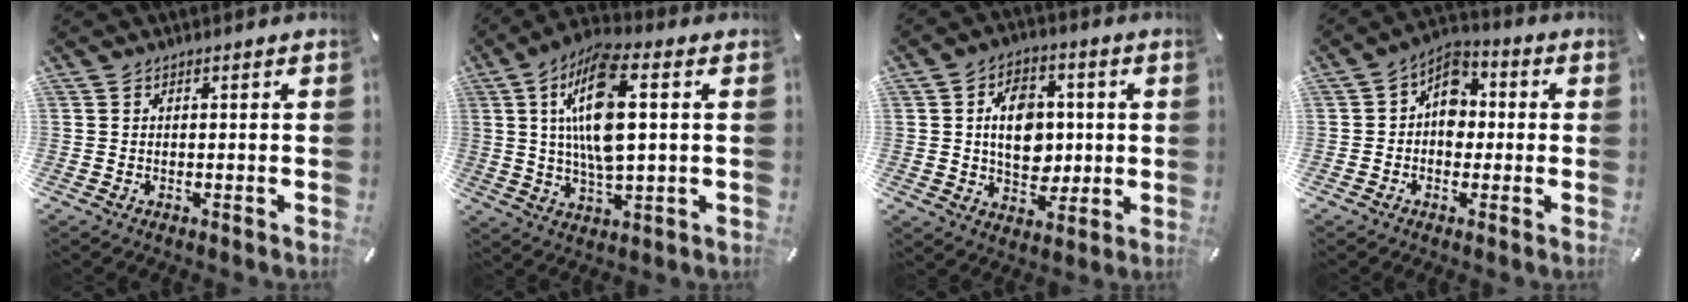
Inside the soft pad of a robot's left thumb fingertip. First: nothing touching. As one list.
[{"total": 15.7, "force": [3.1, 6.0, 14.2], "torque": [-0.293, -0.004, 0.047]}, {"total": 11.1, "force": [0.6, 8.5, 7.1], "torque": [-0.101, 0.007, 0.010]}, {"total": 7.5, "force": [0.0, 6.1, 4.3], "torque": [-0.064, 0.012, -0.002]}]